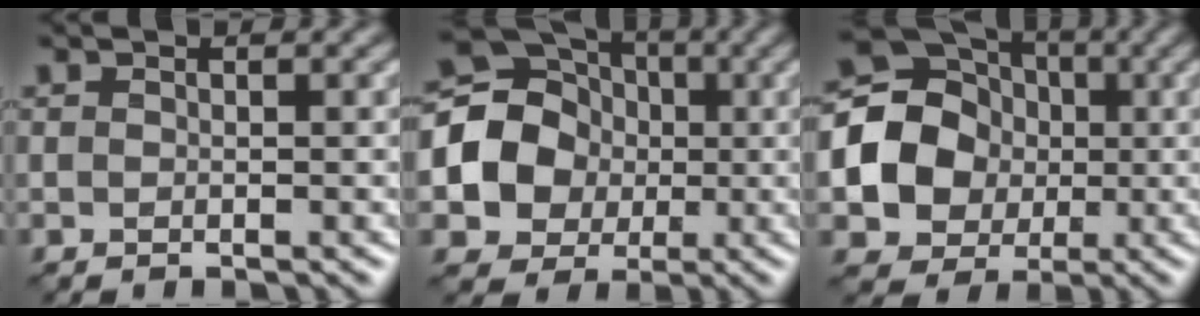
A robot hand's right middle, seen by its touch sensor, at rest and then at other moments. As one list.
[{"total": 12.4, "force": [-0.5, 11.6, 4.3], "torque": [-0.124, 0.022, -0.032]}, {"total": 13.6, "force": [-0.7, 12.6, 4.9], "torque": [-0.133, 0.019, -0.038]}]